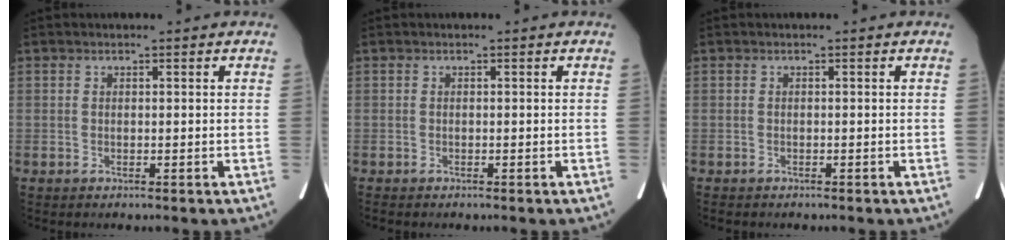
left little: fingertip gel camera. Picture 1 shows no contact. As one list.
[{"total": 0.8, "force": [-0.6, 0.2, 0.4], "torque": [-0.006, -0.003, -0.007]}, {"total": 1.6, "force": [-1.4, 0.6, 0.6], "torque": [-0.011, -0.004, -0.013]}]